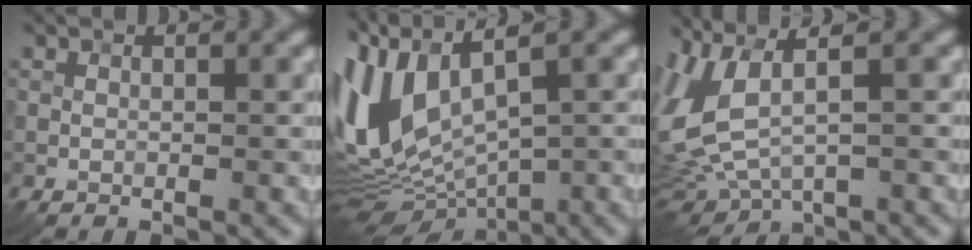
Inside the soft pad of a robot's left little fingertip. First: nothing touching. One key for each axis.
{"total": 9.9, "fx": 2.0, "fy": 5.2, "fz": 8.2, "tx": -0.194, "ty": -0.005, "tz": 0.041}
{"total": 7.6, "fx": 1.2, "fy": 3.1, "fz": 6.8, "tx": -0.172, "ty": -0.005, "tz": 0.028}